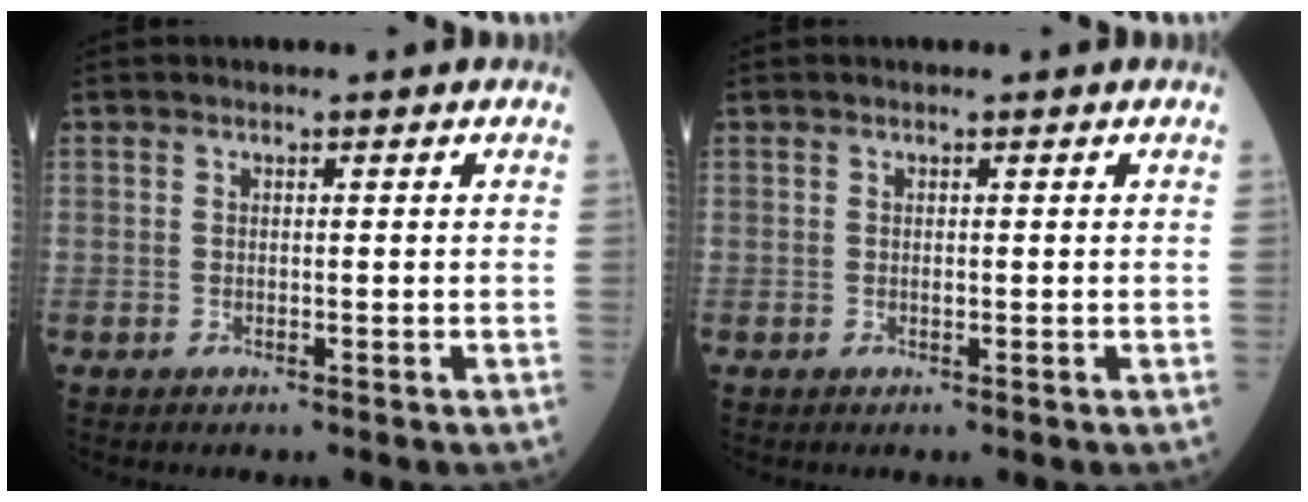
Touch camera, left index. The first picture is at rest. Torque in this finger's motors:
{"motor_torque": [0.31, -0.25, 0.00, 0.00]}